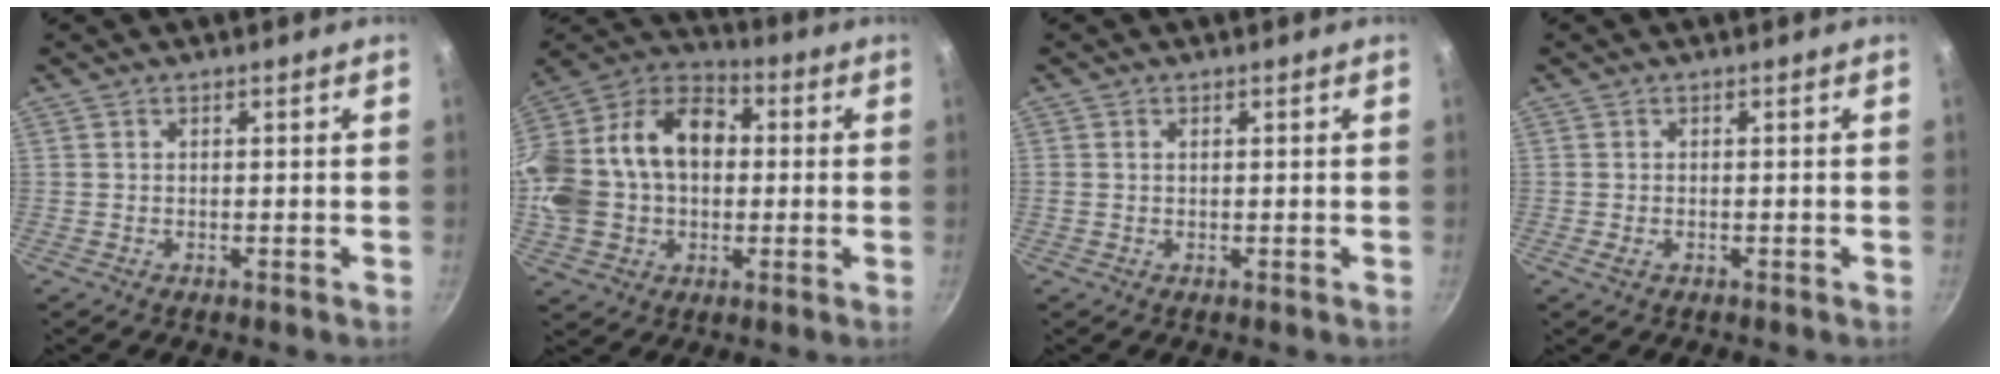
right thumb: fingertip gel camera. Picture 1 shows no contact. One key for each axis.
{"total": 24.5, "fx": 1.2, "fy": 17.9, "fz": 16.7, "tx": -0.314, "ty": 0.059, "tz": 0.015}
{"total": 0.8, "fx": 0.2, "fy": 0.6, "fz": 0.5, "tx": -0.008, "ty": 0.003, "tz": 0.003}
{"total": 1.1, "fx": -0.4, "fy": 0.7, "fz": 0.8, "tx": -0.015, "ty": -0.001, "tz": -0.008}